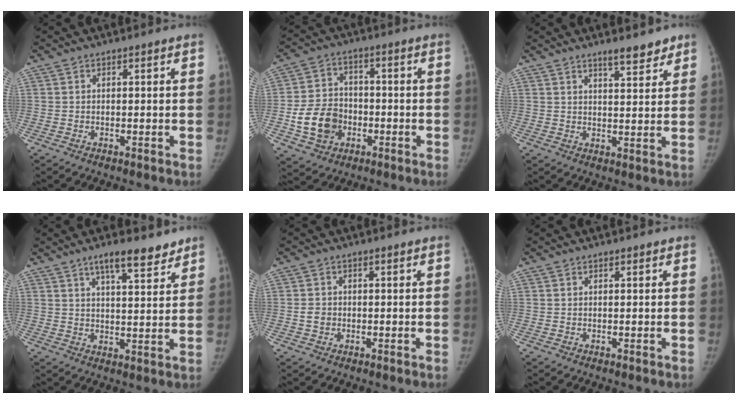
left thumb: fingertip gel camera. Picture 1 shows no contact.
{"total": 11.0, "force": [-3.1, 8.9, 5.6], "torque": [-0.077, 0.019, -0.054]}
{"total": 5.3, "force": [4.2, 1.4, 3.0], "torque": [-0.023, -0.030, 0.063]}
{"total": 8.5, "force": [6.2, 2.3, 5.3], "torque": [-0.057, -0.036, 0.097]}
{"total": 2.2, "force": [-0.4, 1.9, 0.9], "torque": [-0.007, 0.005, -0.007]}
{"total": 0.0}